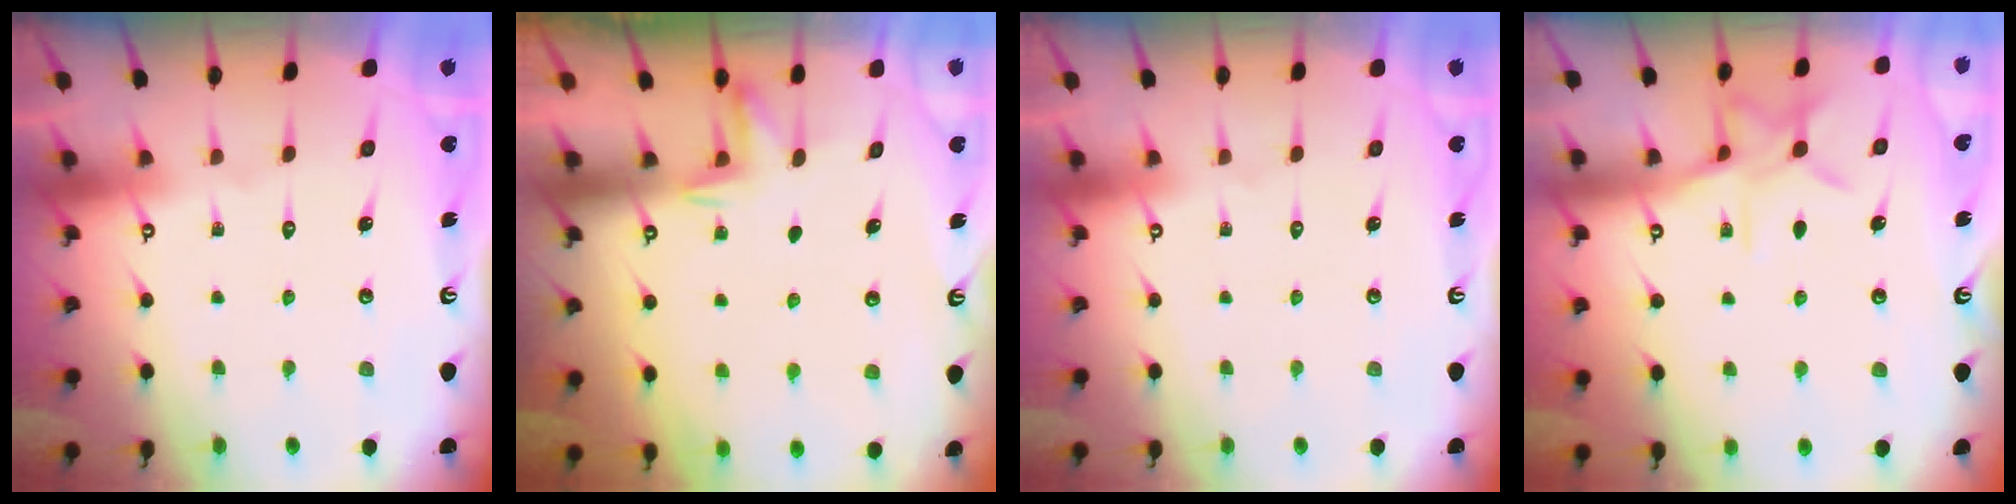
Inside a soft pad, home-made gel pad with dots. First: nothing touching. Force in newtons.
{"total": 2.2, "press": 2.1, "slide": 0.4}
{"total": 0.0}
{"total": 9.0, "press": 9.0, "slide": 0.6}